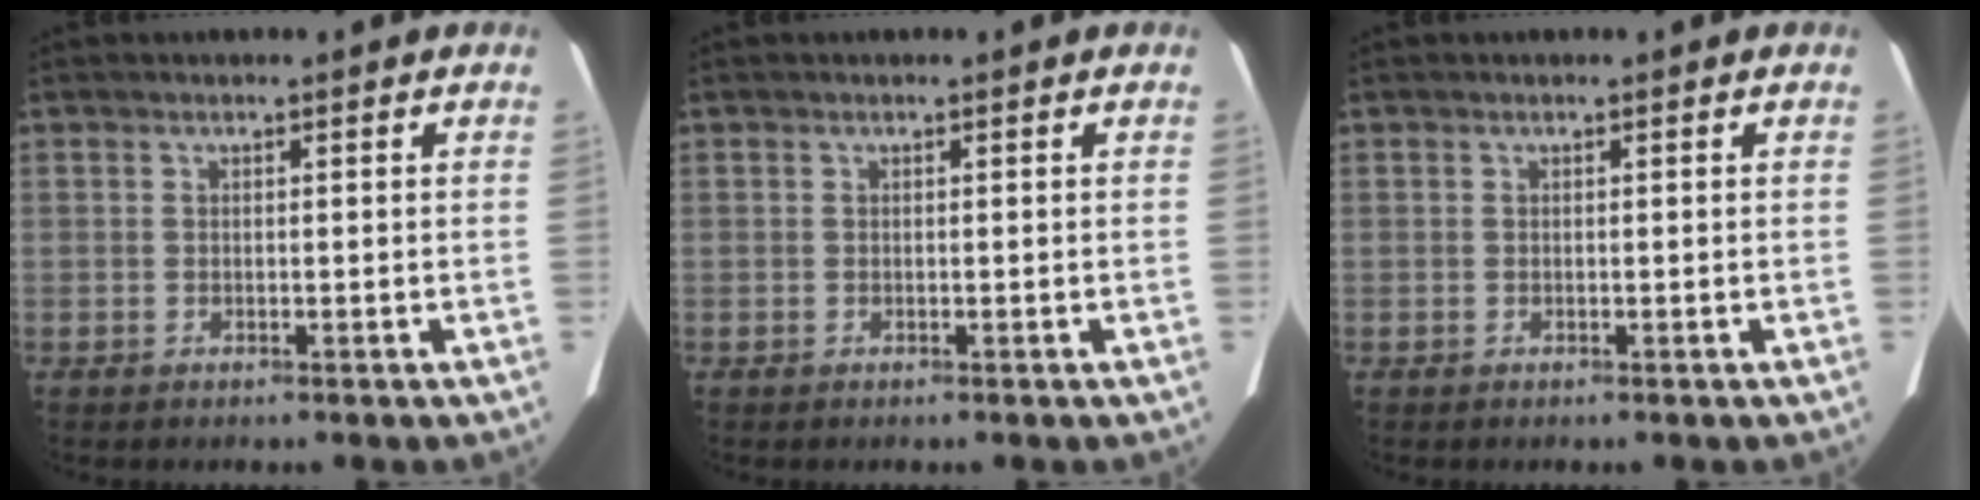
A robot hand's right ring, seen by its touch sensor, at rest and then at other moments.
{"total": 0.0}
{"total": 0.0}